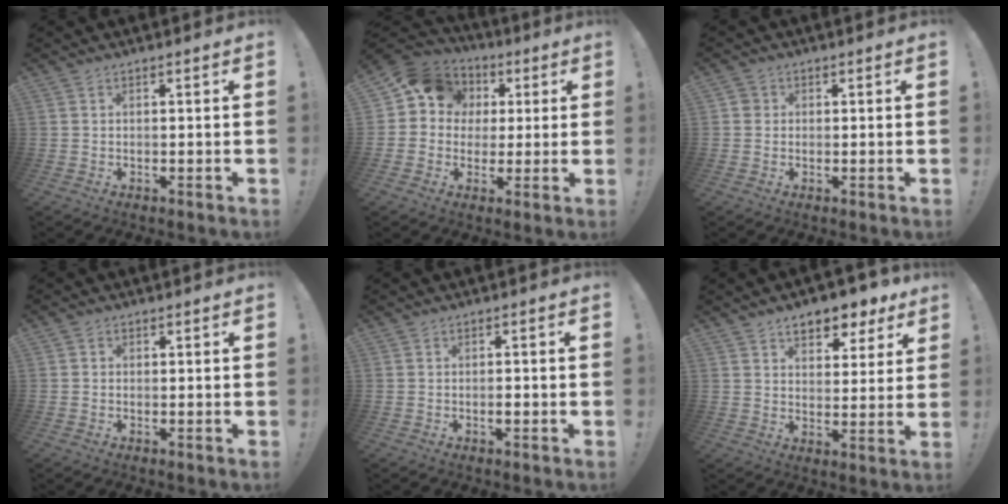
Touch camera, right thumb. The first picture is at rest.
{"total": 11.5, "force": [3.5, 10.2, 4.0], "torque": [-0.052, -0.008, 0.070]}
{"total": 2.0, "force": [0.2, 1.9, 0.6], "torque": [-0.003, 0.004, 0.003]}
{"total": 0.8, "force": [-0.1, 0.8, 0.0], "torque": [0.009, 0.000, -0.004]}
{"total": 1.3, "force": [-0.5, 0.7, 1.0], "torque": [-0.009, 0.002, -0.011]}
{"total": 8.7, "force": [5.9, 4.7, 4.2], "torque": [-0.055, -0.037, 0.106]}